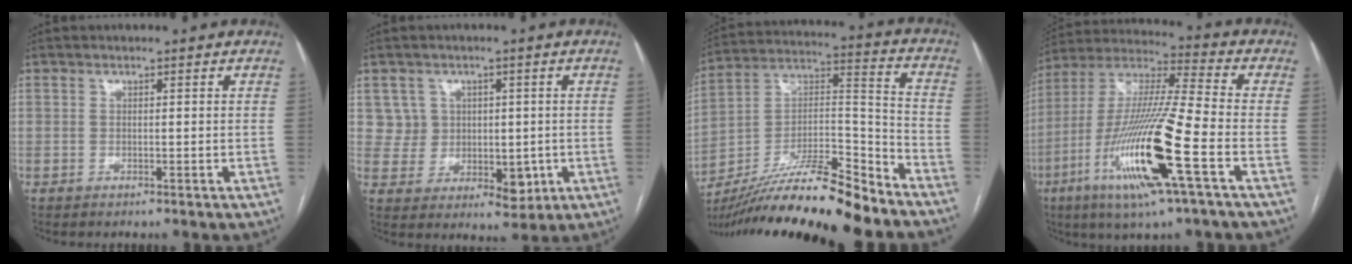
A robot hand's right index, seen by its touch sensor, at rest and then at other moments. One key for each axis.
{"total": 7.5, "fx": 1.6, "fy": 7.1, "fz": 2.0, "tx": -0.029, "ty": 0.020, "tz": 0.049}
{"total": 21.3, "fx": -17.6, "fy": 1.3, "fz": 11.9, "tx": -0.221, "ty": 0.004, "tz": -0.312}
{"total": 20.2, "fx": -7.5, "fy": 0.7, "fz": 18.7, "tx": -0.398, "ty": -0.029, "tz": -0.146}